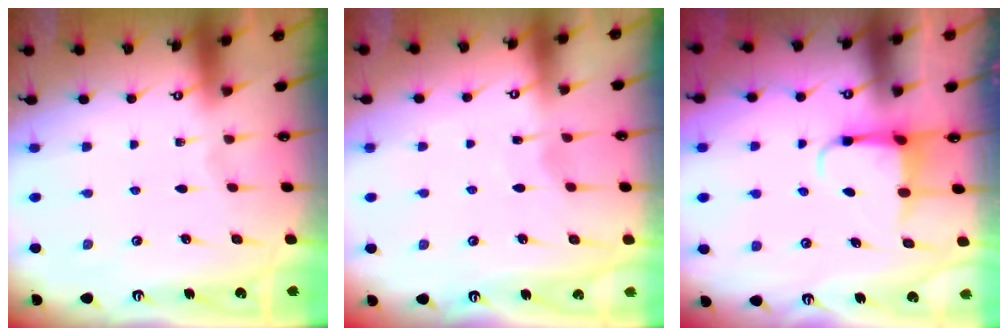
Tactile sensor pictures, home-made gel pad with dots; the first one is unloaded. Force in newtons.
{"total": 3.2, "press": 3.1, "slide": 0.4}
{"total": 4.0, "press": 4.0, "slide": 0.4}